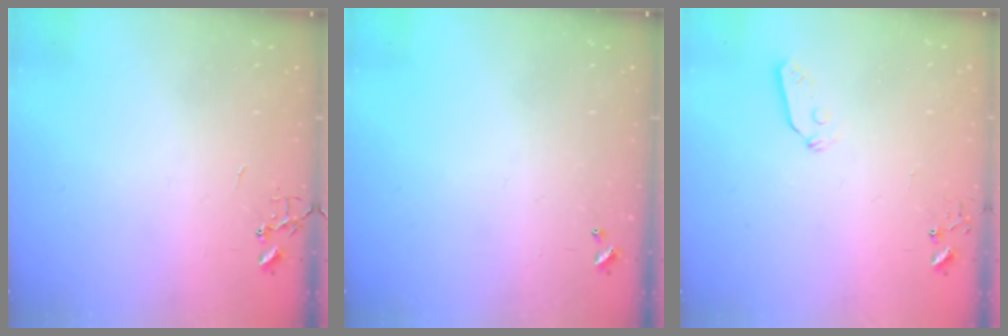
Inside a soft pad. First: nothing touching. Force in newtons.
{"total": 0.0}
{"total": 4.6, "press": 4.6, "slide": 0.3}